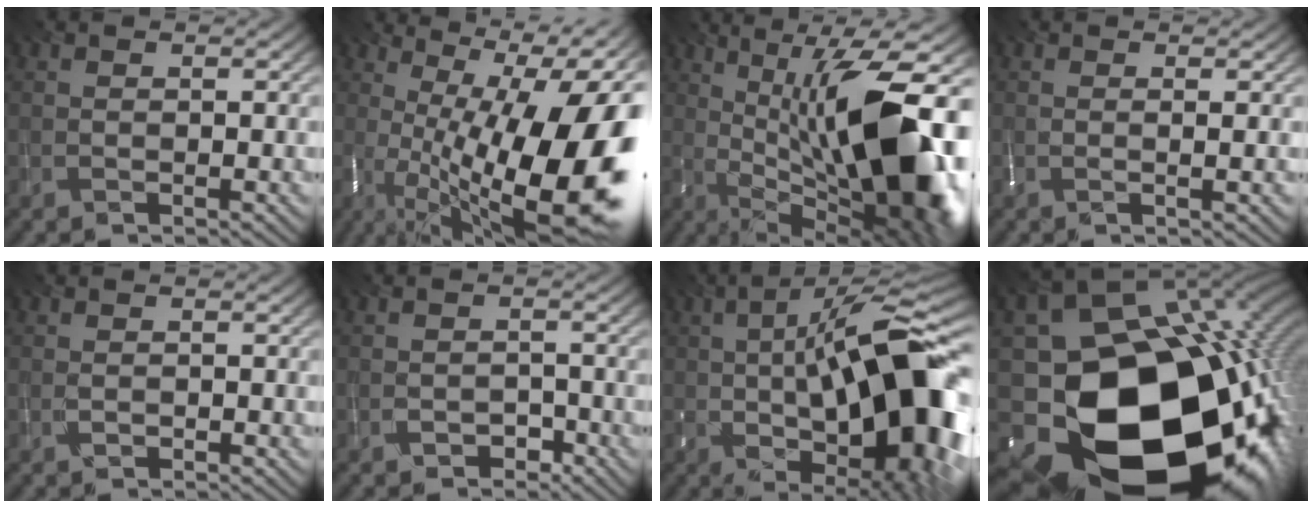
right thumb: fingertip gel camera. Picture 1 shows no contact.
{"total": 20.9, "force": [-2.5, 8.6, 18.8], "torque": [-0.240, 0.001, -0.034]}
{"total": 18.1, "force": [-0.5, 6.6, 16.9], "torque": [-0.230, 0.018, -0.016]}
{"total": 1.4, "force": [0.6, 0.1, 1.2], "torque": [-0.022, 0.001, 0.008]}
{"total": 0.0}
{"total": 1.8, "force": [-1.7, 0.6, -0.1], "torque": [0.003, 0.000, -0.034]}
{"total": 18.0, "force": [-0.7, 6.6, 16.7], "torque": [-0.234, 0.016, -0.027]}
{"total": 22.9, "force": [-7.3, 17.8, 12.5], "torque": [-0.241, -0.079, -0.088]}